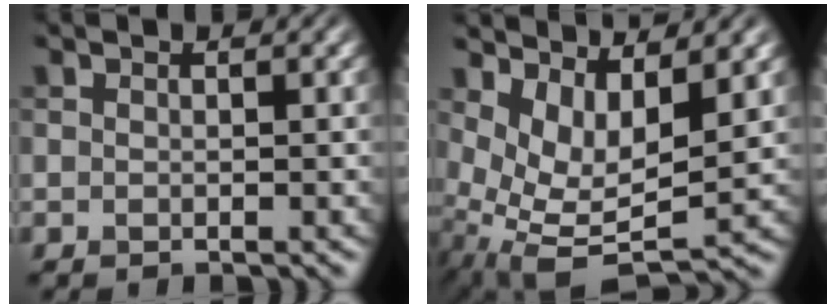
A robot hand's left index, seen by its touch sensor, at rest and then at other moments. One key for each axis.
{"total": 6.5, "fx": 1.8, "fy": 3.1, "fz": 5.4, "tx": -0.105, "ty": -0.012, "tz": 0.037}